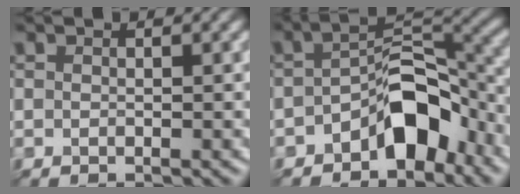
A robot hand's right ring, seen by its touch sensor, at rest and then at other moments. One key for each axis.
{"total": 5.9, "fx": -3.9, "fy": 2.4, "fz": 3.7, "tx": -0.055, "ty": 0.019, "tz": -0.061}